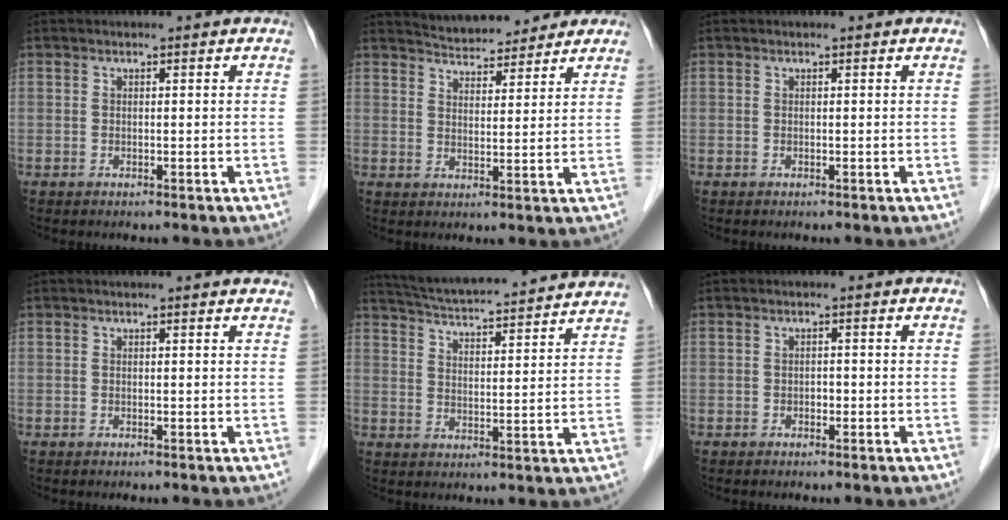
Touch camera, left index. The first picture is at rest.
{"total": 8.8, "force": [8.3, 2.3, 1.8], "torque": [-0.025, 0.016, 0.120]}
{"total": 0.0}
{"total": 2.3, "force": [2.2, -0.1, 0.6], "torque": [-0.013, 0.005, 0.017]}
{"total": 20.4, "force": [19.1, 1.0, 7.2], "torque": [-0.123, 0.012, 0.263]}
{"total": 0.7, "force": [-0.3, 0.5, 0.4], "torque": [-0.005, 0.003, -0.006]}